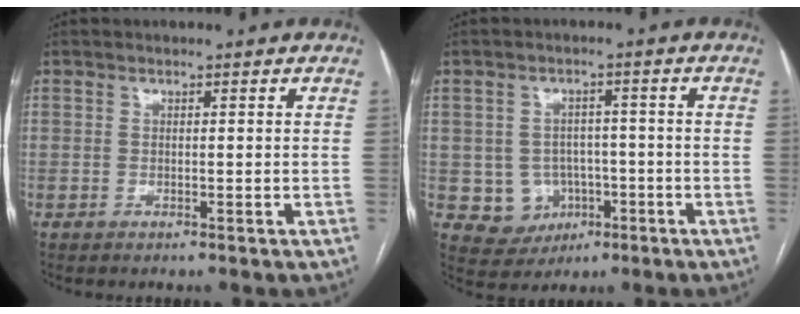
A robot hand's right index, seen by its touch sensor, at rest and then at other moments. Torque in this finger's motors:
{"motor_torque": [0.12, -0.08, -0.22, -0.10]}